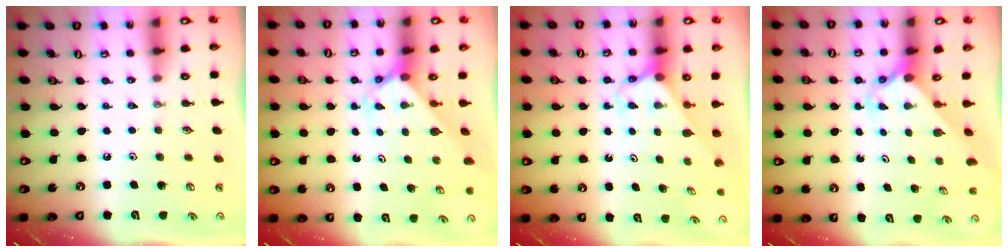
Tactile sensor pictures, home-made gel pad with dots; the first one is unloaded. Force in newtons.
{"total": 2.0, "press": 2.0, "slide": 0.2}
{"total": 2.6, "press": 2.6, "slide": 0.1}
{"total": 2.1, "press": 2.1, "slide": 0.1}